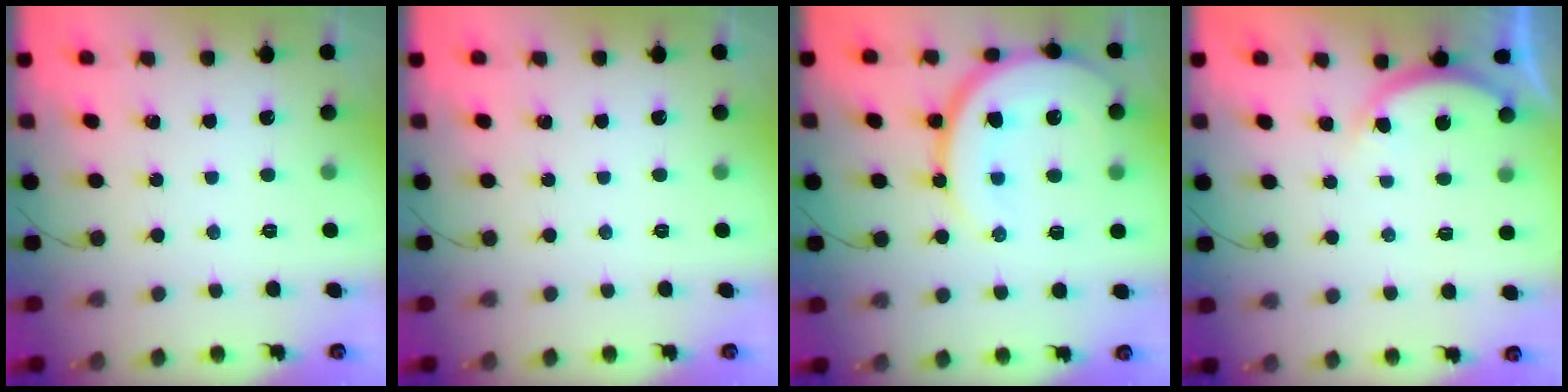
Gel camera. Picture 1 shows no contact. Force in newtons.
{"total": 0.0}
{"total": 16.8, "press": 16.7, "slide": 1.7}
{"total": 4.4, "press": 4.3, "slide": 0.7}